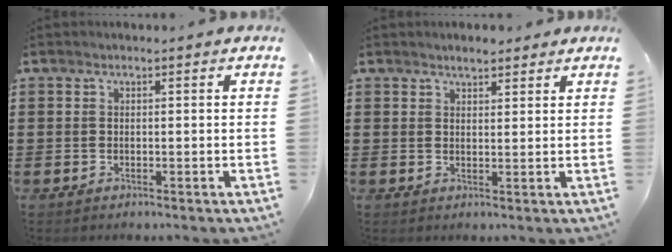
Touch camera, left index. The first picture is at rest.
{"total": 2.0, "force": [1.9, 0.6, 0.4], "torque": [-0.012, 0.006, 0.036]}